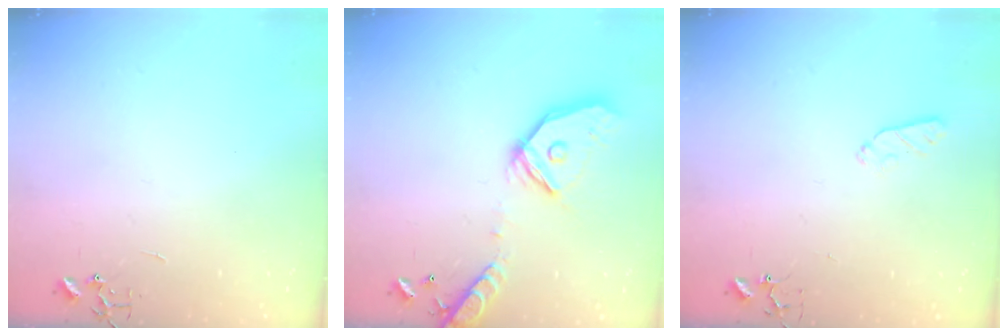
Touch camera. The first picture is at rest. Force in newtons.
{"total": 18.4, "press": 18.2, "slide": 3.1}
{"total": 5.0, "press": 4.9, "slide": 0.7}